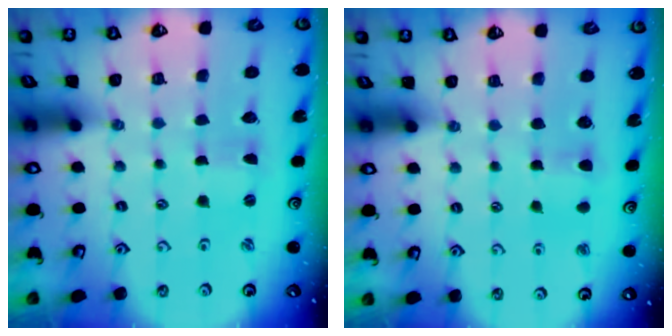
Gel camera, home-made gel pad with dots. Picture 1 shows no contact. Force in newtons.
{"total": 4.5, "press": 4.4, "slide": 0.8}